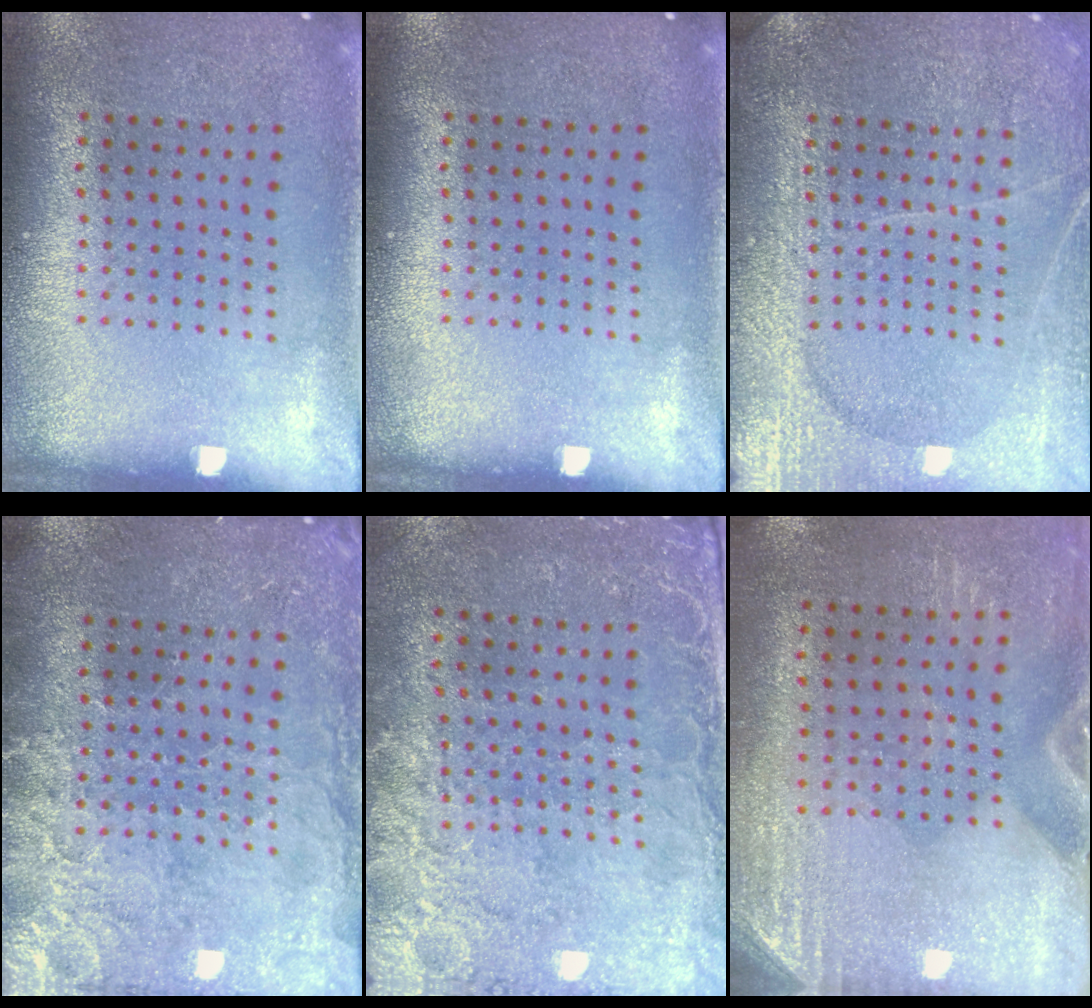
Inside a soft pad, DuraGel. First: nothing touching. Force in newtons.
{"total": 0.0}
{"total": 3.6, "press": 3.6, "slide": 0.3}
{"total": 3.4, "press": 3.2, "slide": 1.3}
{"total": 2.7, "press": 2.4, "slide": 1.2}
{"total": 2.8, "press": 2.5, "slide": 1.3}